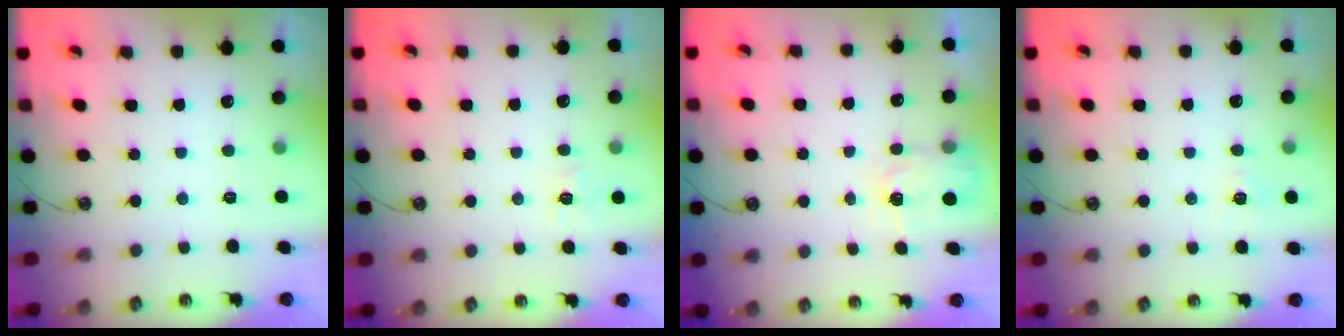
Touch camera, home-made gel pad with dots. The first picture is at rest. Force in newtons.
{"total": 6.5, "press": 6.5, "slide": 0.6}
{"total": 3.5, "press": 3.4, "slide": 0.5}
{"total": 4.0, "press": 4.0, "slide": 0.5}